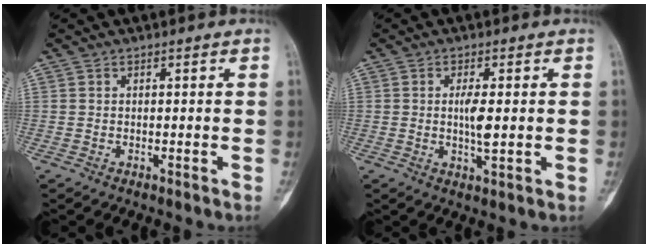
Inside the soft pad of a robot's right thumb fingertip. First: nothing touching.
{"total": 4.6, "force": [0.2, 1.4, 4.4], "torque": [-0.083, -0.008, 0.003]}